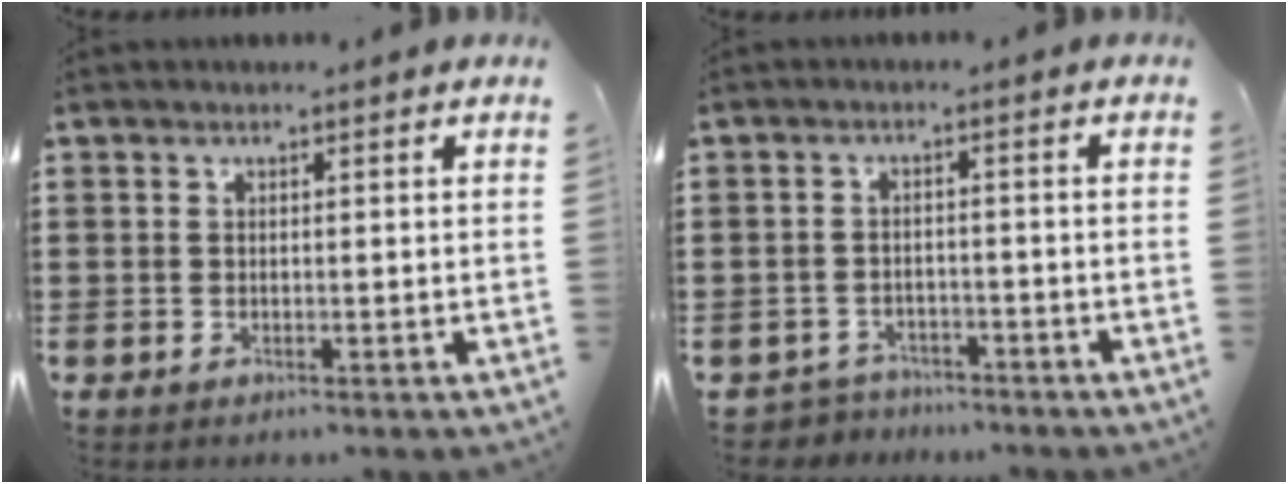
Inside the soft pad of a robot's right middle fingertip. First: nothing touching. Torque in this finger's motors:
{"motor_torque": [2.14, 0.00, -0.14, -0.05]}